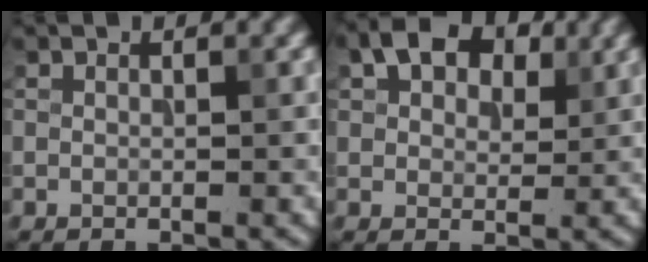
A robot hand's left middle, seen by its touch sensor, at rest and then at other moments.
{"total": 5.7, "force": [2.8, 3.6, 3.4], "torque": [-0.058, 0.009, 0.034]}